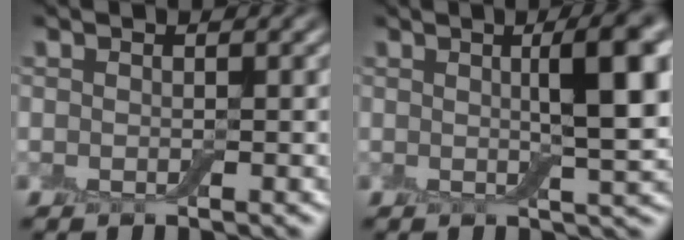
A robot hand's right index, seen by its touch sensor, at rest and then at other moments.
{"total": 7.2, "force": [1.5, 1.6, 6.8], "torque": [-0.079, 0.008, 0.021]}